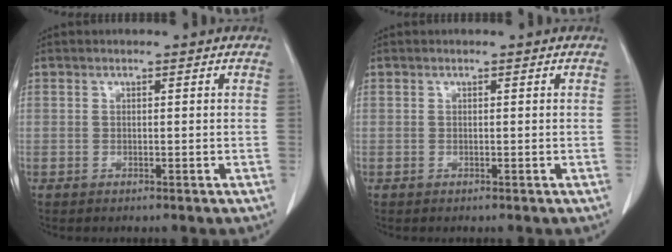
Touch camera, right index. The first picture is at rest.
{"total": 0.0}